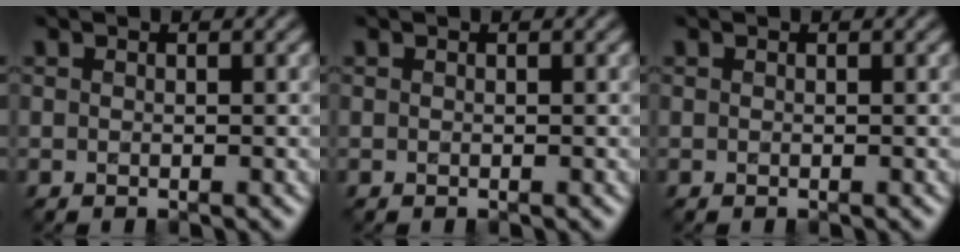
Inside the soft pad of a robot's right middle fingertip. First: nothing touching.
{"total": 0.0}
{"total": 0.0}